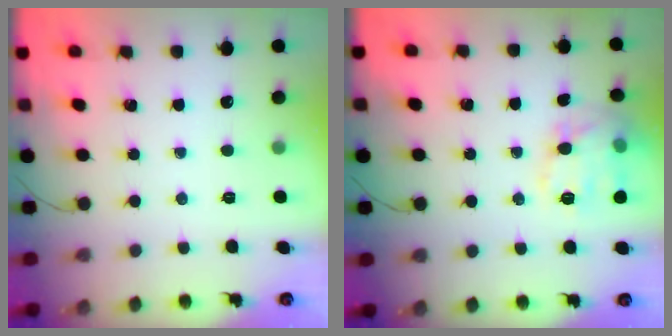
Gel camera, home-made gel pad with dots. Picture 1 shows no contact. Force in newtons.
{"total": 14.4, "press": 14.4, "slide": 0.4}